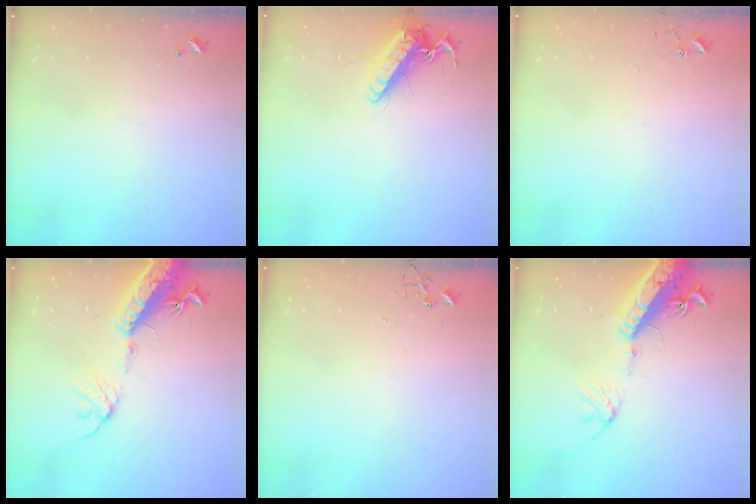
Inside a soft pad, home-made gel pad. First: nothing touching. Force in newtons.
{"total": 13.8, "press": 13.7, "slide": 1.9}
{"total": 3.5, "press": 3.4, "slide": 0.4}
{"total": 17.9, "press": 17.4, "slide": 4.2}
{"total": 0.0}
{"total": 18.2, "press": 17.7, "slide": 4.2}